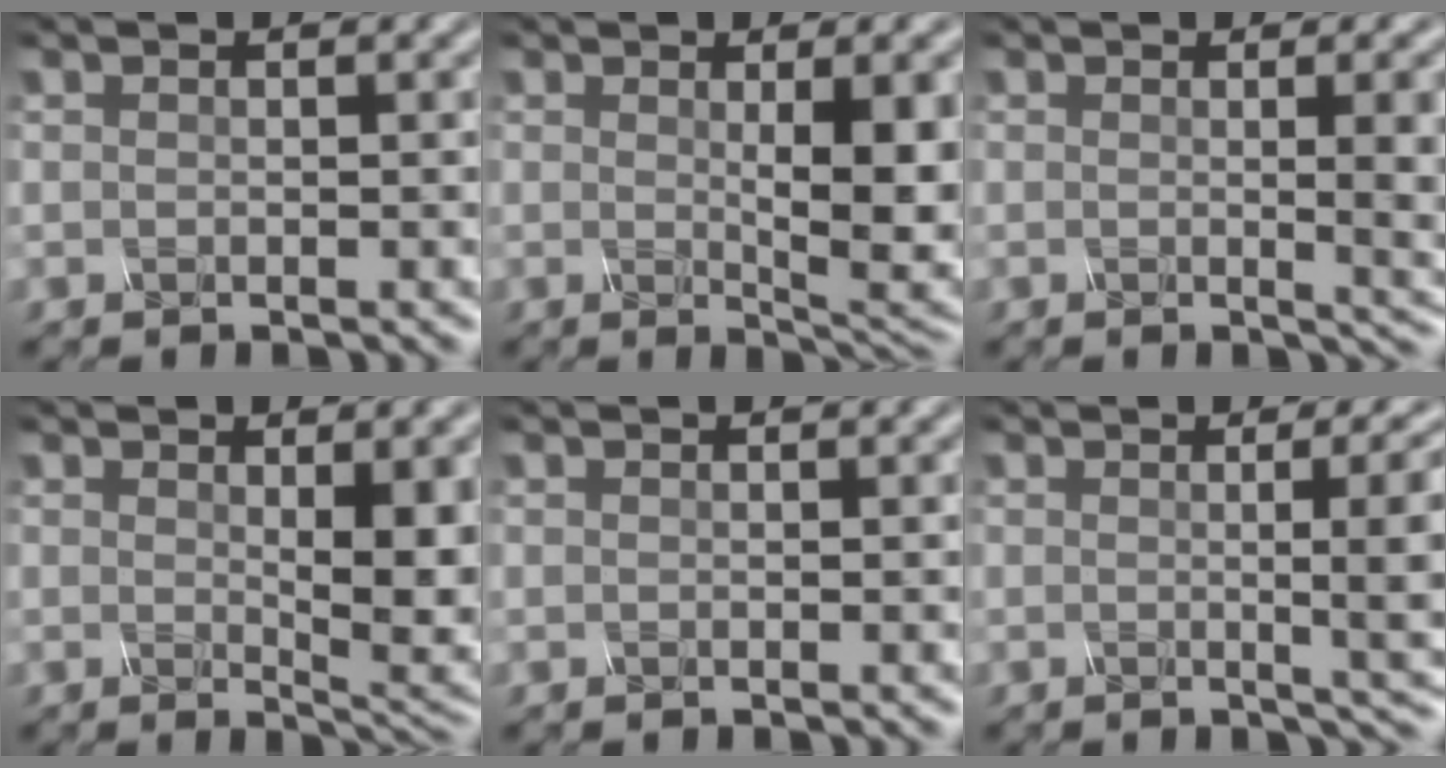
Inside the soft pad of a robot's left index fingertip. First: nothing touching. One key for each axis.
{"total": 7.2, "fx": 0.3, "fy": 1.7, "fz": 6.9, "tx": -0.091, "ty": -0.008, "tz": 0.012}
{"total": 7.1, "fx": 0.2, "fy": 2.6, "fz": 6.6, "tx": -0.046, "ty": 0.002, "tz": 0.004}
{"total": 6.0, "fx": 0.7, "fy": 1.7, "fz": 5.7, "tx": -0.075, "ty": -0.008, "tz": 0.018}
{"total": 0.0}
{"total": 9.5, "fx": 0.4, "fy": 3.4, "fz": 8.9, "tx": -0.062, "ty": 0.014, "tz": -0.004}